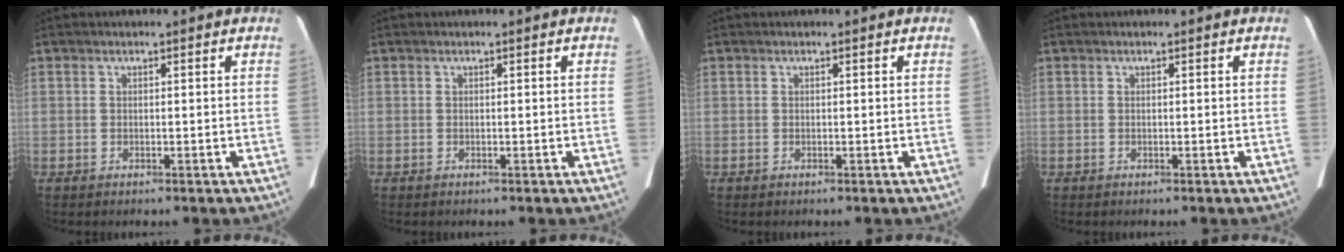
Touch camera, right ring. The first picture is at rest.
{"total": 0.0}
{"total": 0.0}
{"total": 0.0}